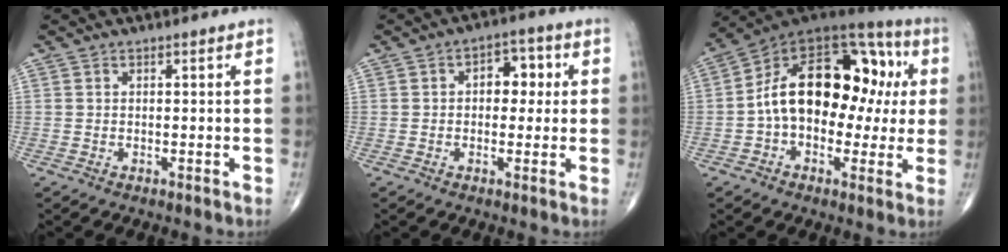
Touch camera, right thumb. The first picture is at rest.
{"total": 6.4, "force": [1.0, 4.3, 4.7], "torque": [-0.028, 0.013, 0.006]}
{"total": 22.2, "force": [1.3, 14.0, 17.2], "torque": [-0.236, 0.058, 0.012]}